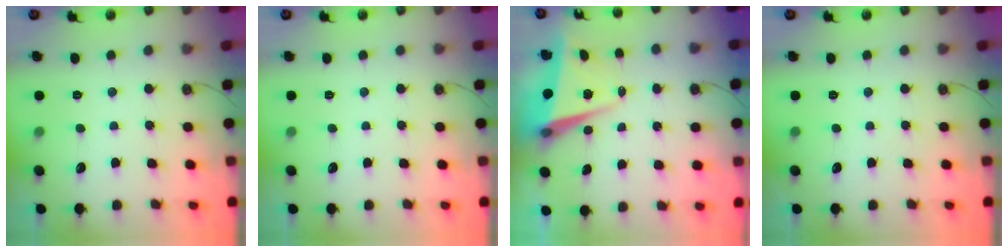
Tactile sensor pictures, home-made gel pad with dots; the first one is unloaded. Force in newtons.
{"total": 0.0}
{"total": 5.7, "press": 5.5, "slide": 1.4}
{"total": 0.0}